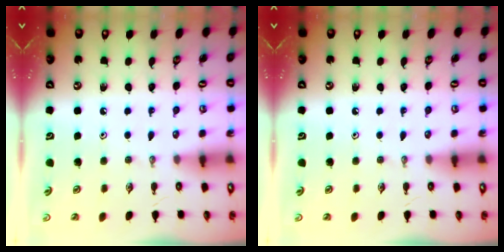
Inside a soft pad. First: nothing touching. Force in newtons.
{"total": 0.0}